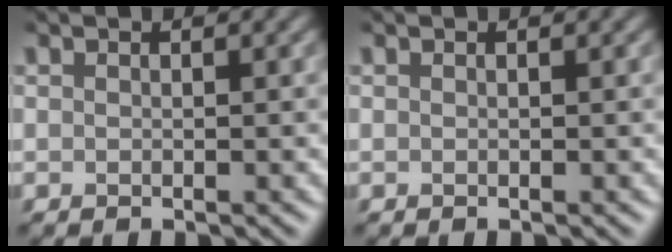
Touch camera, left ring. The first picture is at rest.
{"total": 0.0}